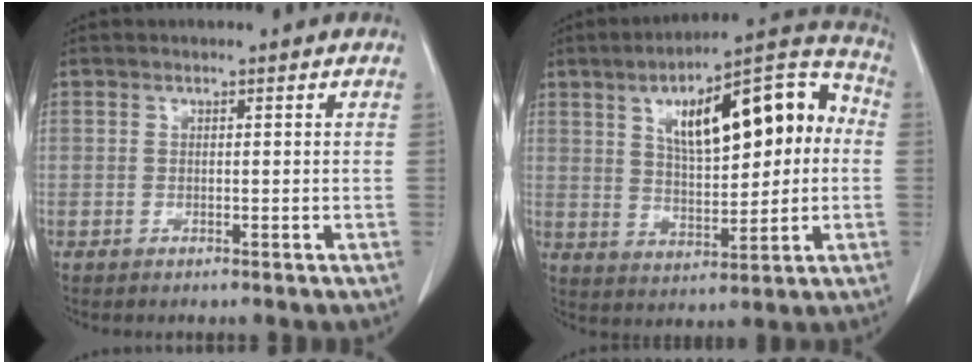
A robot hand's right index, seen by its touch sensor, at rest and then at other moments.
{"total": 18.4, "force": [3.7, 6.2, 16.9], "torque": [-0.248, 0.043, 0.059]}